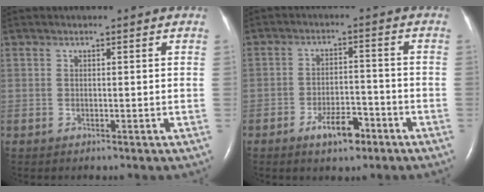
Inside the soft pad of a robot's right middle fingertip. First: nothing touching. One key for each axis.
{"total": 5.7, "fx": -3.6, "fy": 2.2, "fz": 3.9, "tx": -0.069, "ty": 0.002, "tz": -0.056}